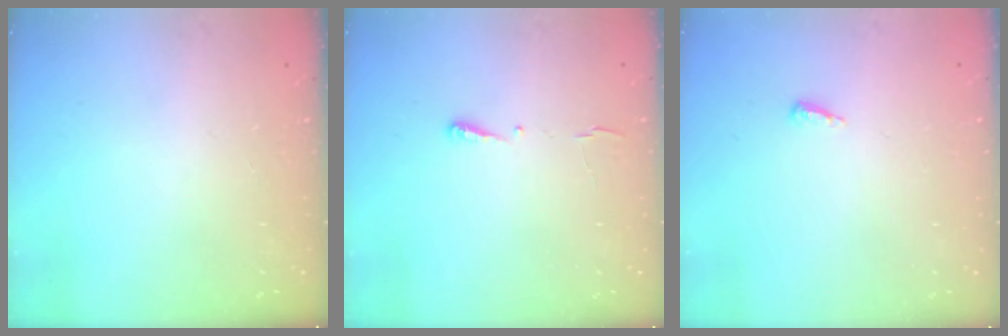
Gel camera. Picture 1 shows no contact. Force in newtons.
{"total": 4.4, "press": 4.3, "slide": 0.7}
{"total": 4.1, "press": 4.1, "slide": 0.4}